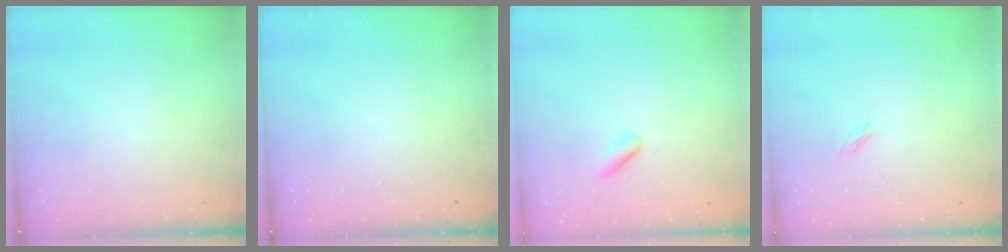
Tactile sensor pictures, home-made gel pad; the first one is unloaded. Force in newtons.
{"total": 0.0}
{"total": 1.5, "press": 1.1, "slide": 0.9}
{"total": 1.7, "press": 1.7, "slide": 0.2}